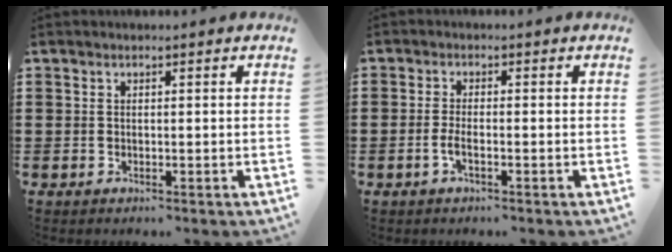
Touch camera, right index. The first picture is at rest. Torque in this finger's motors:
{"motor_torque": [-0.37, 1.02, -0.01, 0.00]}